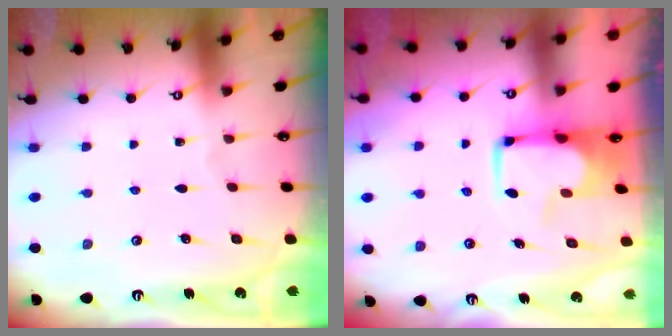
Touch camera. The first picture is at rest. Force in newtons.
{"total": 2.7, "press": 2.7, "slide": 0.5}